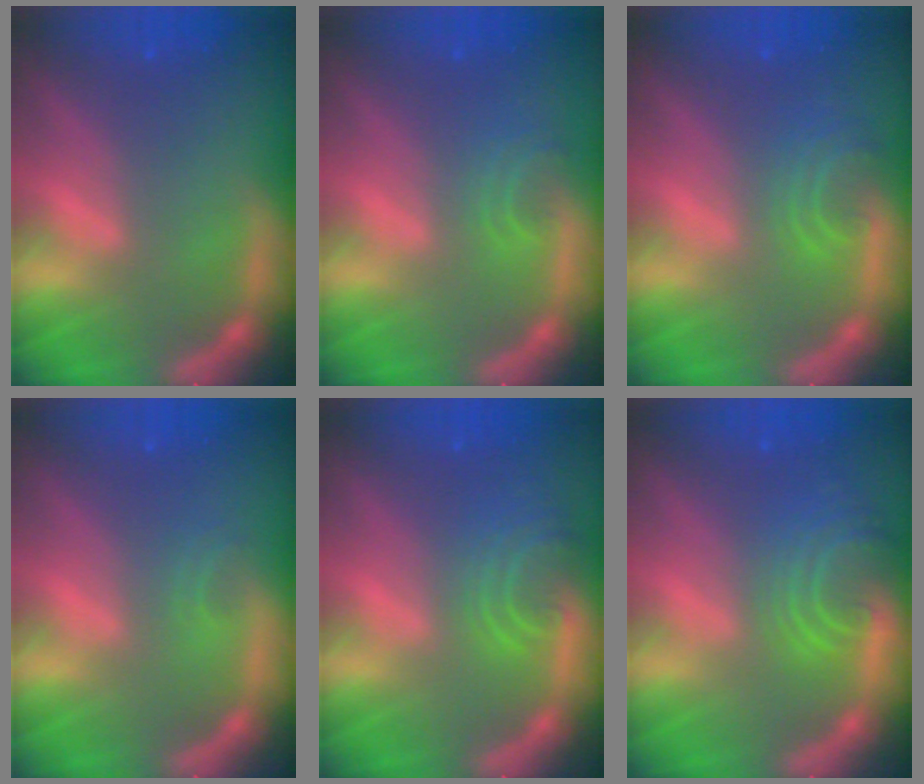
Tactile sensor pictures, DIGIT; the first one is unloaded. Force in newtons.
{"total": 1.9}
{"total": 2.9}
{"total": 0.9}
{"total": 4.0}
{"total": 5.5}